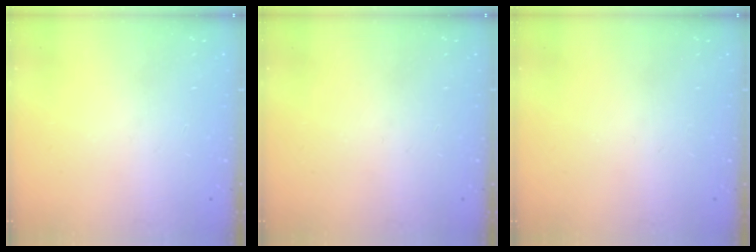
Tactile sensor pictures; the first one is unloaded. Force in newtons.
{"total": 0.0}
{"total": 0.0}